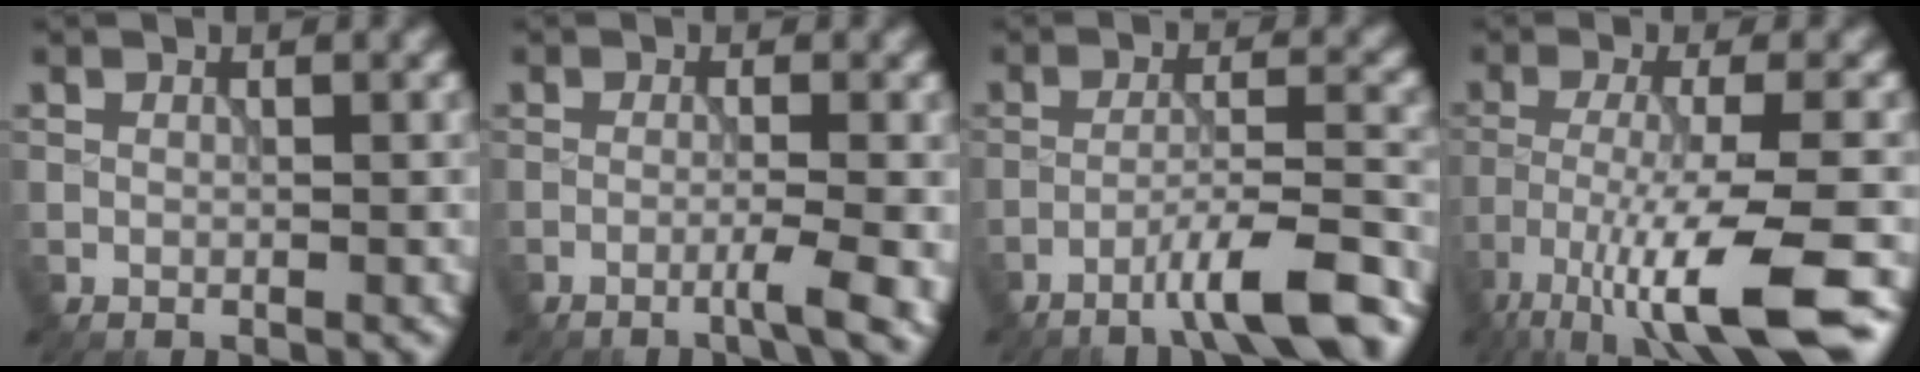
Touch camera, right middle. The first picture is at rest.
{"total": 3.5, "force": [-1.4, 0.6, 3.1], "torque": [-0.050, 0.004, -0.027]}
{"total": 7.8, "force": [-5.3, 1.0, 5.7], "torque": [-0.085, 0.013, -0.082]}
{"total": 10.2, "force": [-6.5, 1.9, 7.6], "torque": [-0.137, -0.006, -0.109]}